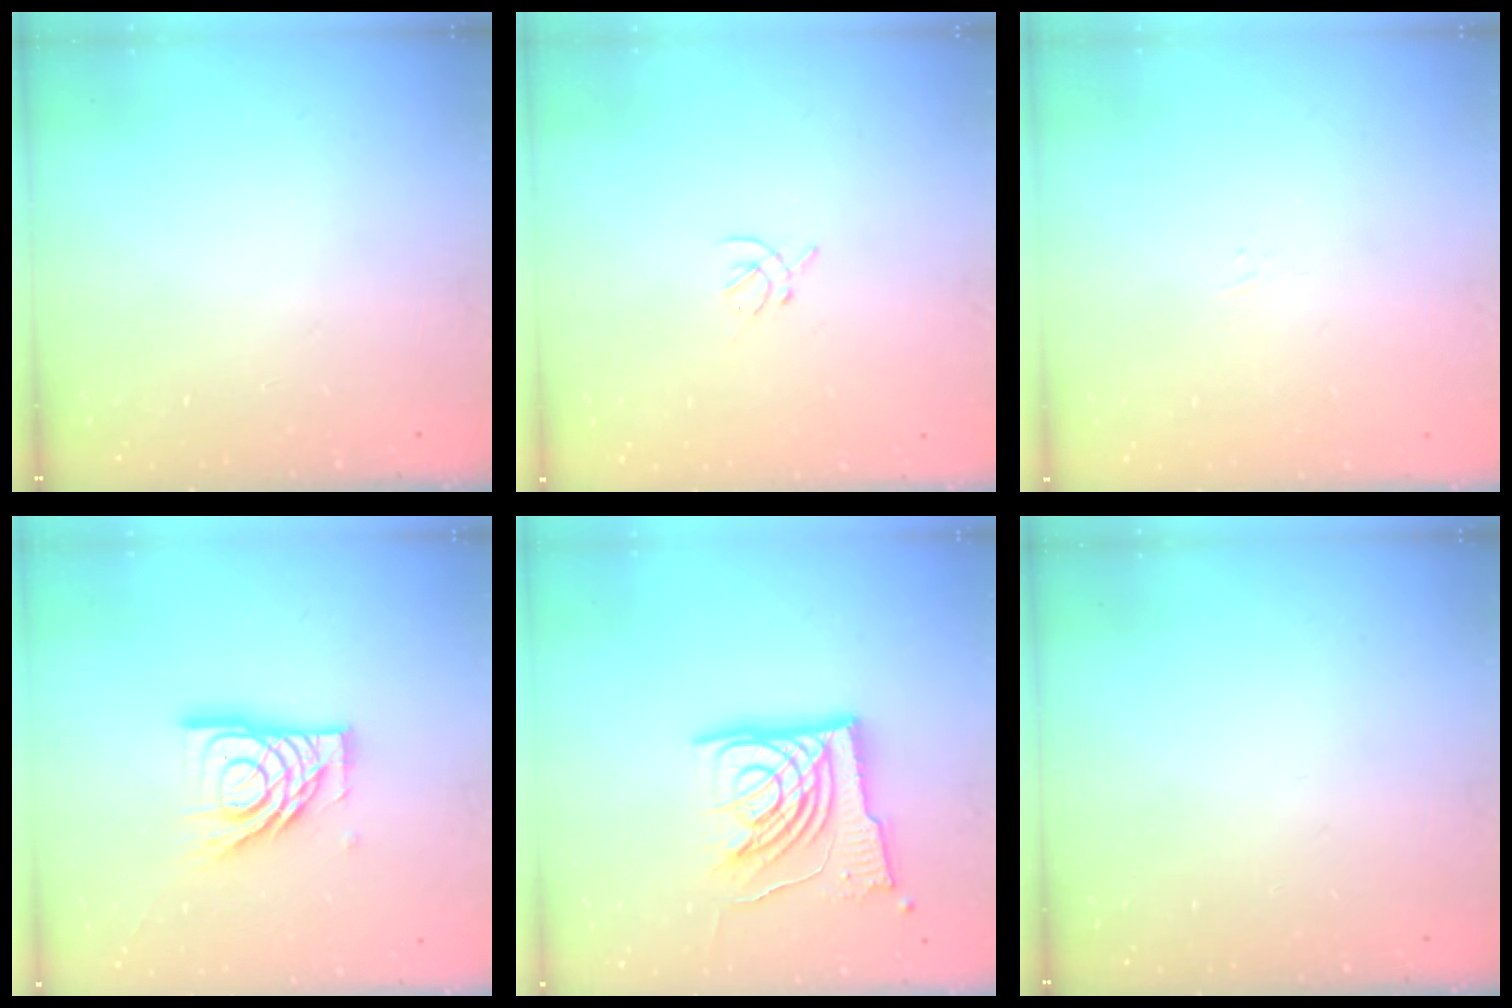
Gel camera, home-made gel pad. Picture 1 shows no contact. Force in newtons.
{"total": 1.4, "press": 1.3, "slide": 0.5}
{"total": 1.6, "press": 1.5, "slide": 0.3}
{"total": 14.2, "press": 14.1, "slide": 1.6}
{"total": 15.6, "press": 15.5, "slide": 1.6}
{"total": 0.0}